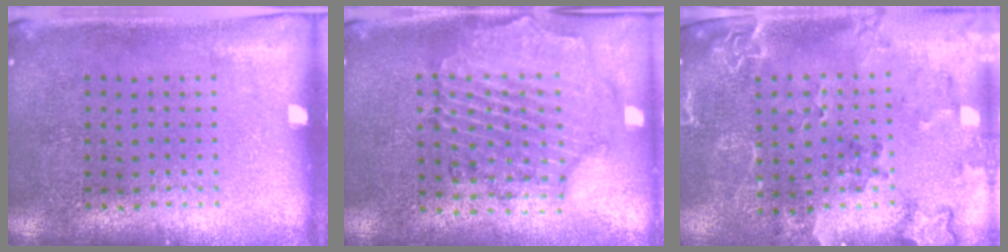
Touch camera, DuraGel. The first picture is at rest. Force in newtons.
{"total": 0.8, "press": 0.7, "slide": 0.3}
{"total": 2.2, "press": 1.9, "slide": 1.1}